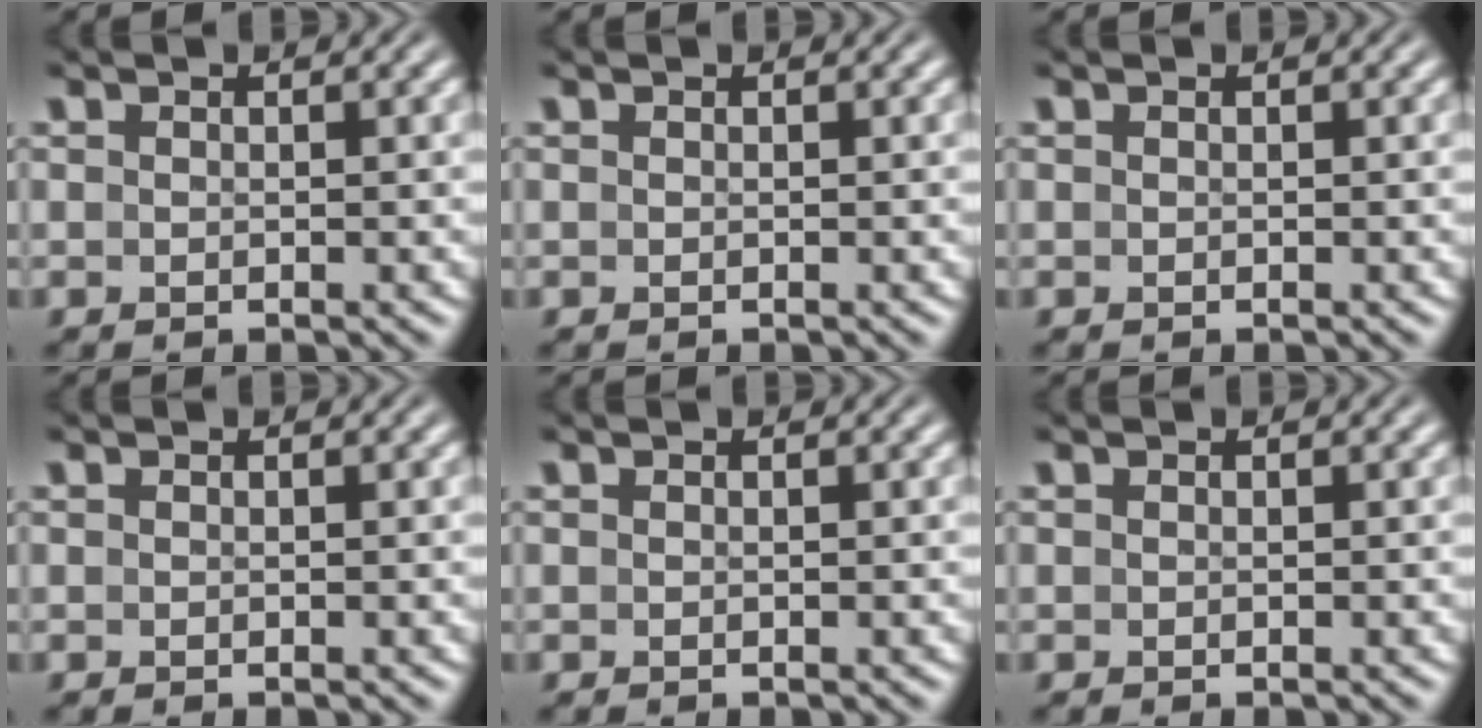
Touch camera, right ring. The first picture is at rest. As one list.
[{"total": 0.0}, {"total": 0.0}, {"total": 0.0}, {"total": 0.0}, {"total": 1.2, "force": [-0.3, -1.1, -0.4], "torque": [0.015, -0.012, 0.005]}]